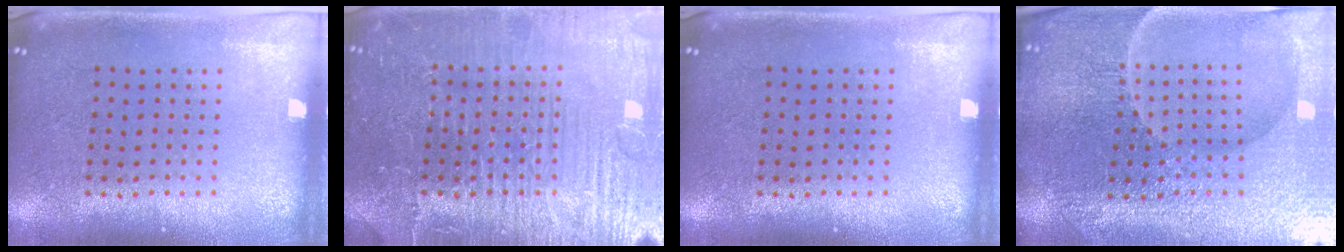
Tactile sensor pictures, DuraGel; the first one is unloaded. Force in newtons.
{"total": 7.6, "press": 7.6, "slide": 0.9}
{"total": 0.0}
{"total": 5.4, "press": 5.1, "slide": 1.7}